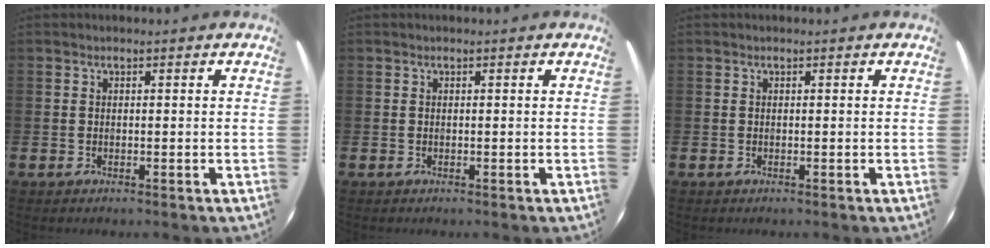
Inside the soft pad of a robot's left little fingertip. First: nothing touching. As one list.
[{"total": 0.0}, {"total": 0.0}]